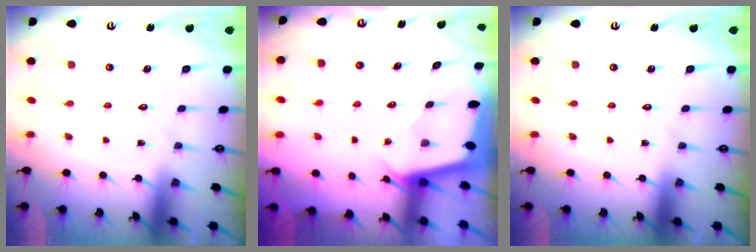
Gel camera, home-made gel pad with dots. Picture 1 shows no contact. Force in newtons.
{"total": 2.0, "press": 1.9, "slide": 0.2}
{"total": 0.0}